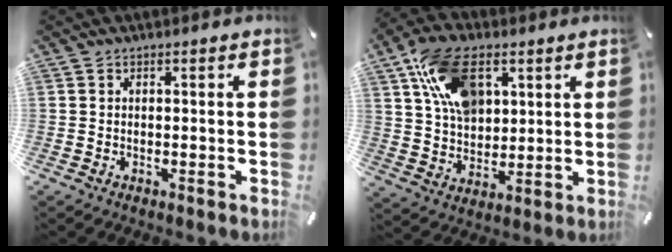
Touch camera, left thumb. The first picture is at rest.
{"total": 14.8, "force": [6.3, 9.6, 9.4], "torque": [-0.194, 0.002, 0.120]}